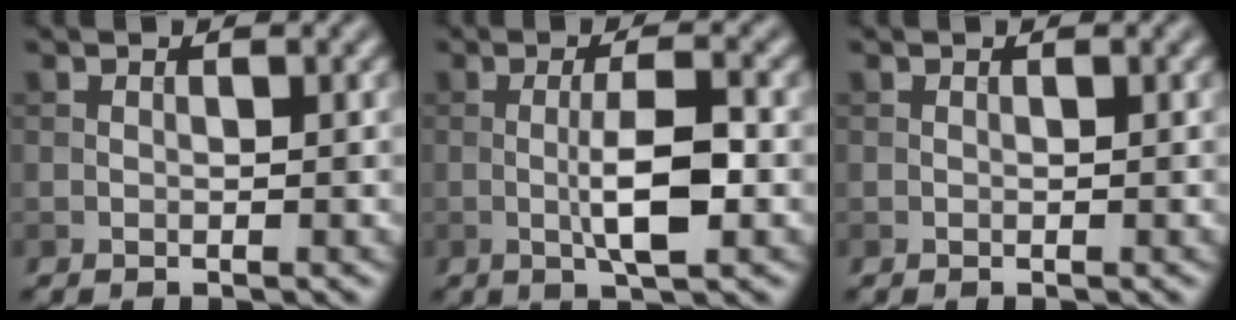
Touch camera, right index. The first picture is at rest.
{"total": 4.8, "force": [-0.7, 1.0, 4.6], "torque": [-0.085, 0.001, -0.016]}
{"total": 0.0}